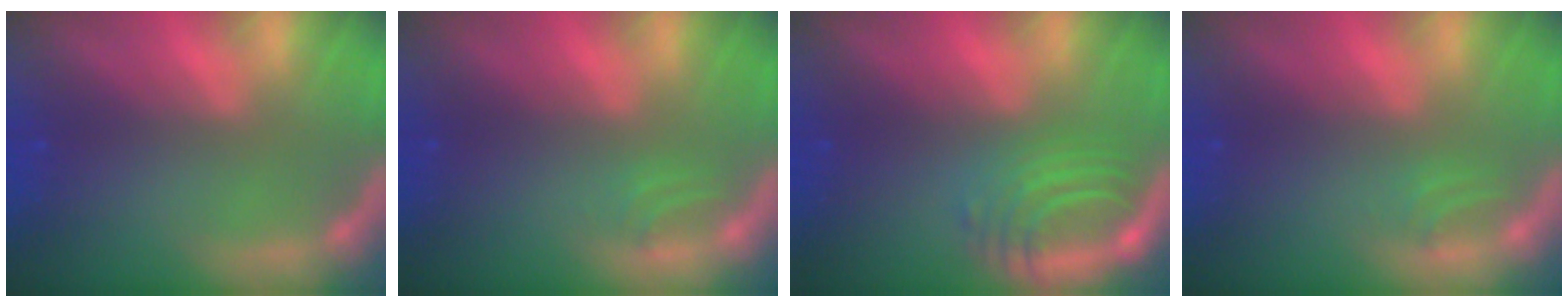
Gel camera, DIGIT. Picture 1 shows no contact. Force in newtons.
{"total": 0.9}
{"total": 5.5}
{"total": 0.9}